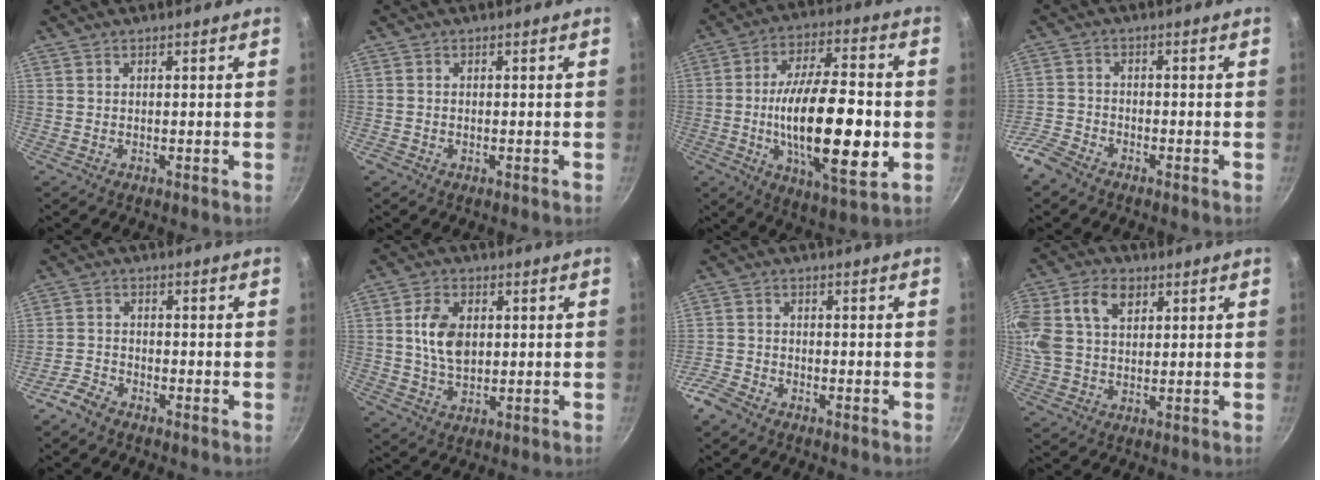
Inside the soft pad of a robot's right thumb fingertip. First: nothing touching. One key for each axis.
{"total": 0.6, "fx": -0.3, "fy": 0.4, "fz": 0.3, "tx": -0.003, "ty": 0.000, "tz": -0.006}
{"total": 22.9, "fx": -3.2, "fy": 8.4, "fz": 21.1, "tx": -0.344, "ty": 0.008, "tz": -0.053}
{"total": 5.2, "fx": -4.0, "fy": 2.7, "fz": 2.0, "tx": -0.041, "ty": 0.029, "tz": -0.088}
{"total": 3.5, "fx": -2.9, "fy": 1.4, "fz": 1.3, "tx": -0.031, "ty": 0.023, "tz": -0.065}
{"total": 8.6, "fx": 1.2, "fy": 5.6, "fz": 6.3, "tx": -0.103, "ty": -0.002, "tz": 0.023}
{"total": 4.4, "fx": -3.5, "fy": 2.2, "fz": 1.7, "tx": -0.041, "ty": 0.022, "tz": -0.077}
{"total": 17.6, "fx": 5.7, "fy": 12.6, "fz": 10.9, "tx": -0.257, "ty": 0.035, "tz": 0.103}